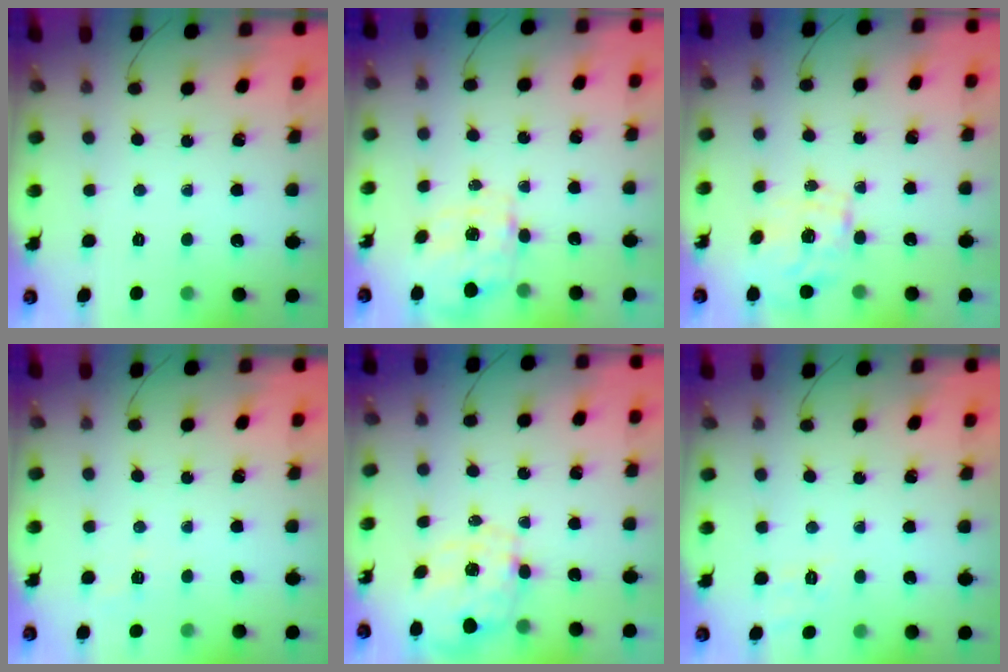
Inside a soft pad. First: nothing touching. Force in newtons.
{"total": 3.6, "press": 3.5, "slide": 0.7}
{"total": 1.7, "press": 1.5, "slide": 0.8}
{"total": 3.5, "press": 3.0, "slide": 1.8}
{"total": 2.3, "press": 2.1, "slide": 1.1}
{"total": 2.5, "press": 1.8, "slide": 1.8}